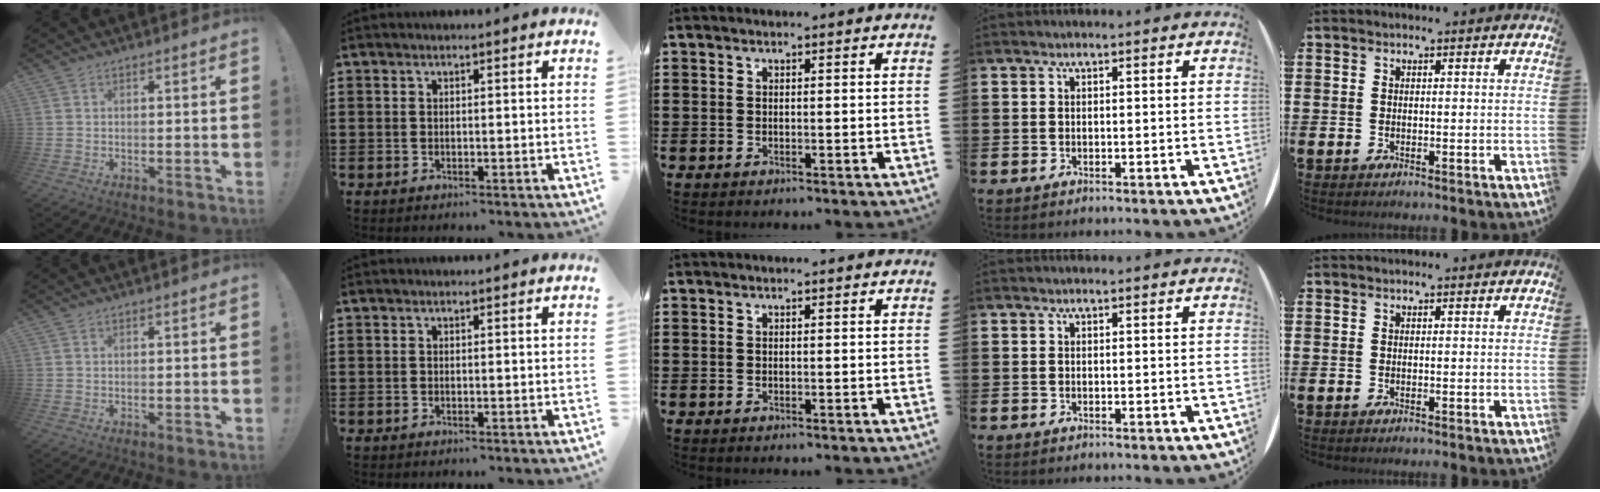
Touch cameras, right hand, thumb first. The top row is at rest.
{}